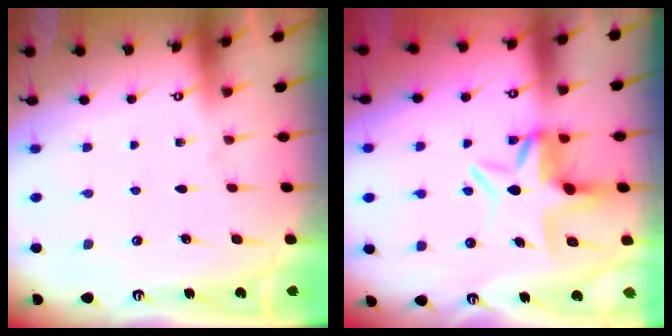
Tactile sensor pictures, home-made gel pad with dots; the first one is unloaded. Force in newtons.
{"total": 7.1, "press": 7.0, "slide": 0.8}